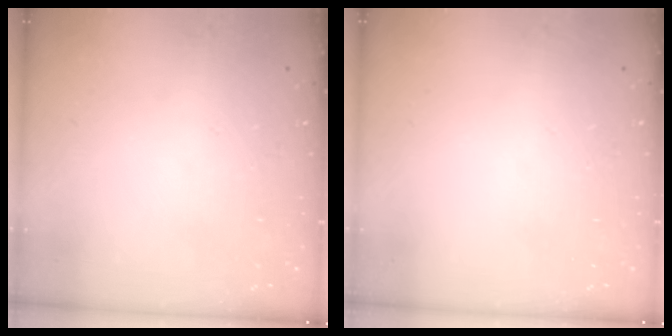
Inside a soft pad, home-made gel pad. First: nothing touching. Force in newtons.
{"total": 0.0}